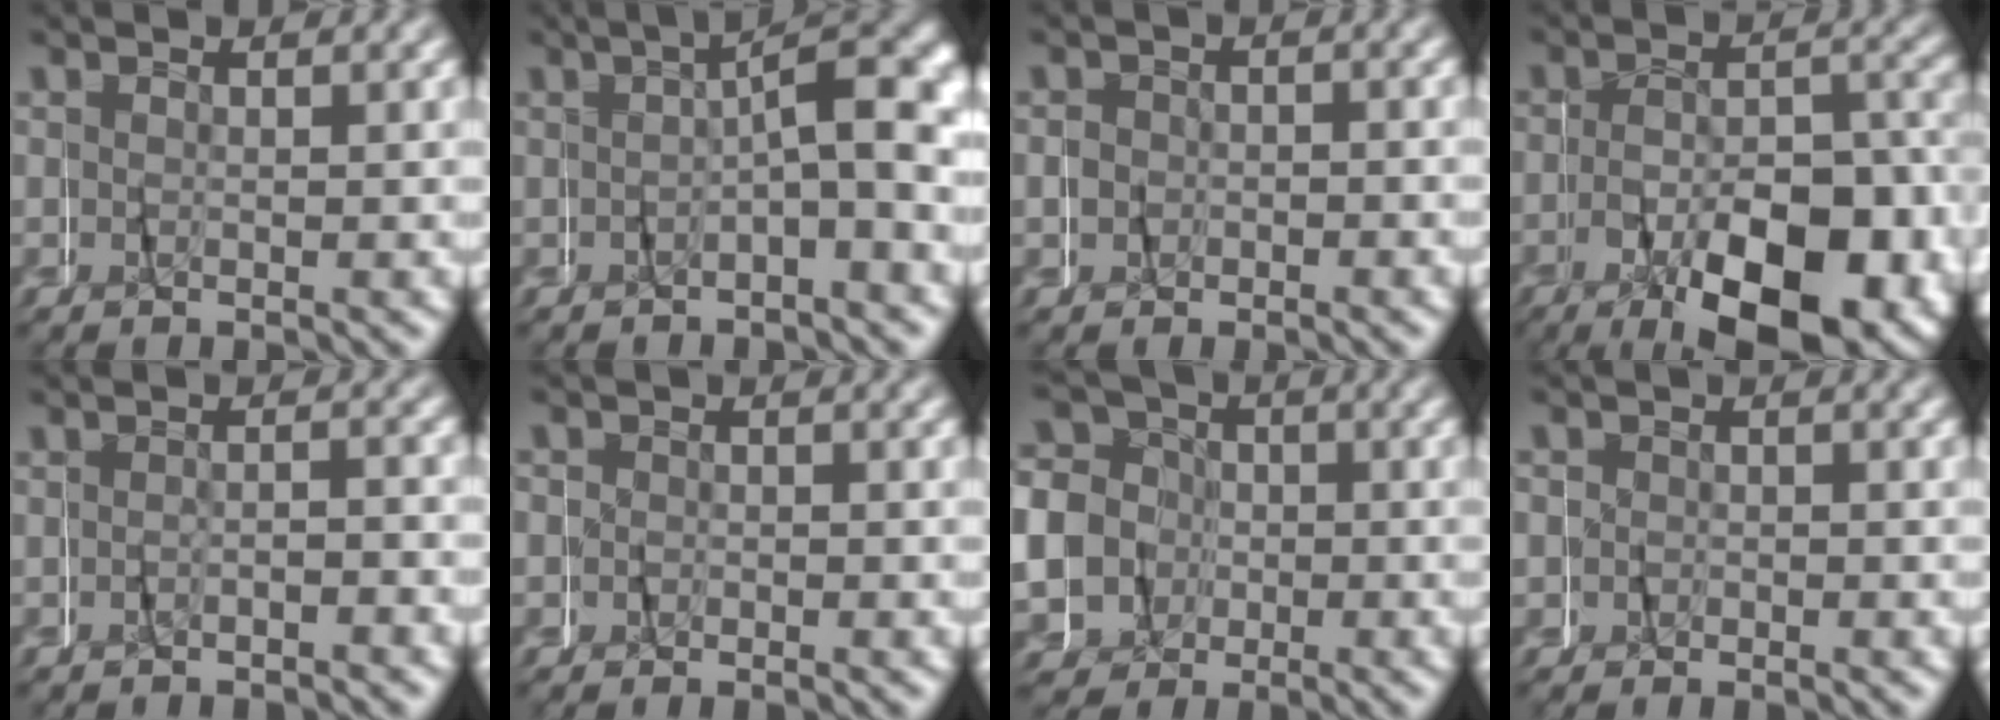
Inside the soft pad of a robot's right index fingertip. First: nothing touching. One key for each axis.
{"total": 6.6, "fx": -0.4, "fy": 2.0, "fz": 6.3, "tx": -0.065, "ty": 0.019, "tz": -0.011}
{"total": 1.5, "fx": -0.6, "fy": 1.4, "fz": -0.1, "tx": -0.006, "ty": -0.002, "tz": -0.013}
{"total": 10.8, "fx": -5.3, "fy": 5.3, "fz": 7.8, "tx": -0.126, "ty": -0.015, "tz": -0.078}
{"total": 1.6, "fx": -1.5, "fy": 0.3, "fz": 0.4, "tx": -0.005, "ty": 0.009, "tz": -0.031}
{"total": 1.5, "fx": -0.2, "fy": 1.5, "fz": 0.1, "tx": 0.000, "ty": 0.003, "tz": -0.008}
{"total": 11.7, "fx": 1.0, "fy": 10.8, "fz": 4.3, "tx": -0.098, "ty": -0.009, "tz": 0.005}
{"total": 1.9, "fx": 0.0, "fy": 1.9, "fz": 0.2, "tx": -0.004, "ty": 0.004, "tz": -0.004}